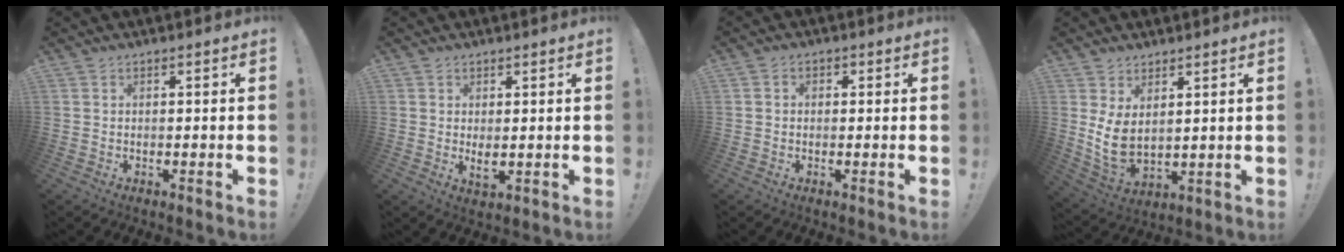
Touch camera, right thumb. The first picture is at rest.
{"total": 3.0, "force": [1.0, 2.1, 1.9], "torque": [-0.021, -0.010, 0.018]}
{"total": 1.9, "force": [-0.6, 1.5, 0.9], "torque": [-0.010, 0.007, -0.012]}
{"total": 8.0, "force": [2.7, 4.7, 5.8], "torque": [-0.117, -0.029, 0.053]}